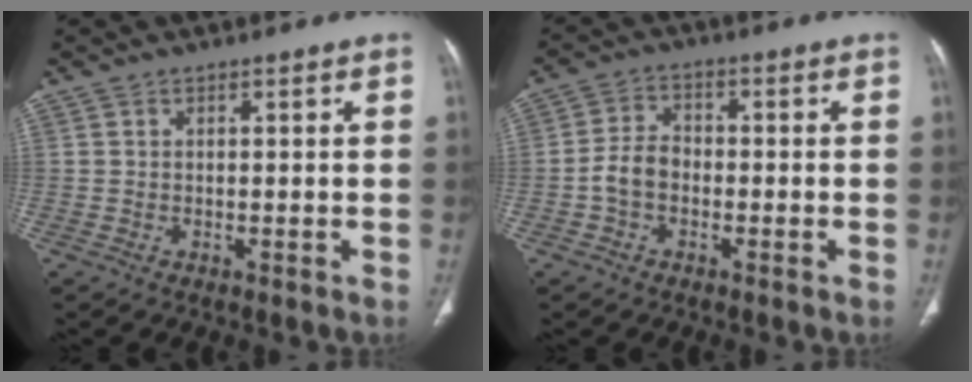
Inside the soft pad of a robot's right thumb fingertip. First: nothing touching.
{"total": 5.1, "force": [-1.5, 3.6, 3.3], "torque": [-0.057, 0.020, -0.034]}